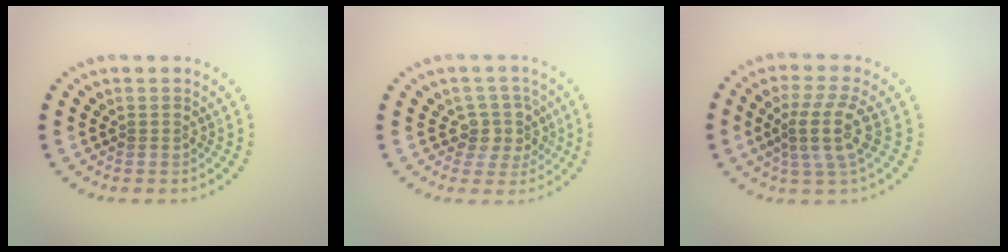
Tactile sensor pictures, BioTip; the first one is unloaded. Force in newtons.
{"total": 3.1, "press": 2.5, "slide": 1.8}
{"total": 4.0, "press": 3.3, "slide": 2.3}